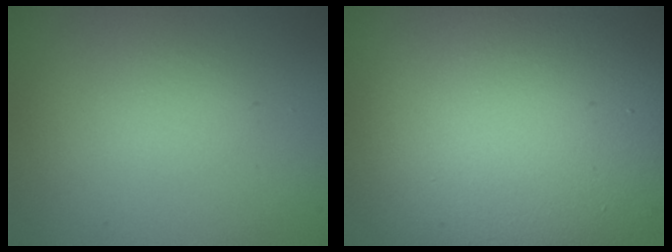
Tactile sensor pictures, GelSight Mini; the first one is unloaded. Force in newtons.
{"total": 16.4, "press": 16.4, "slide": 0.8}